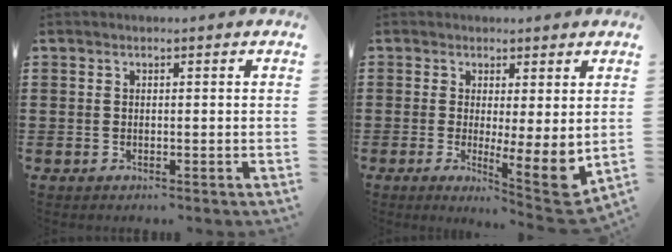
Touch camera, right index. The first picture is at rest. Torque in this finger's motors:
{"motor_torque": [0.51, 0.69, 0.45, 0.07]}